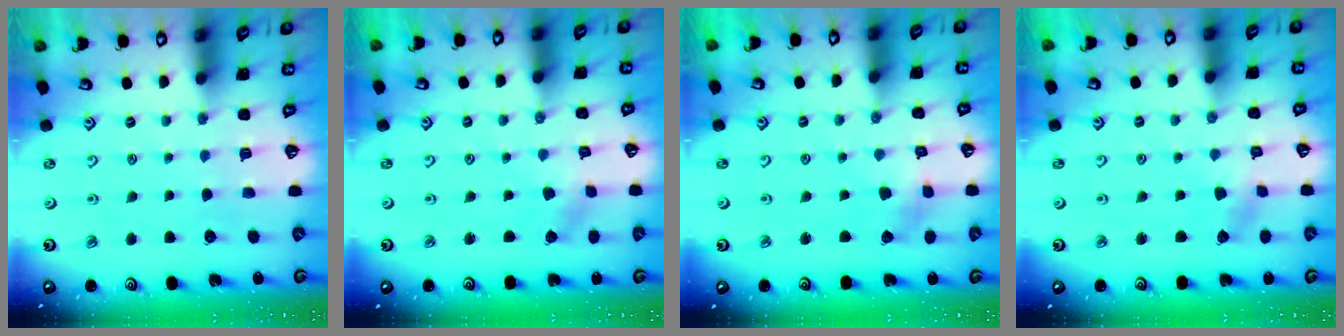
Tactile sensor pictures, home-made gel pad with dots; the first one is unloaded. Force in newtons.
{"total": 0.5, "press": 0.5, "slide": 0.1}
{"total": 2.6, "press": 2.6, "slide": 0.4}
{"total": 2.0, "press": 1.9, "slide": 0.6}